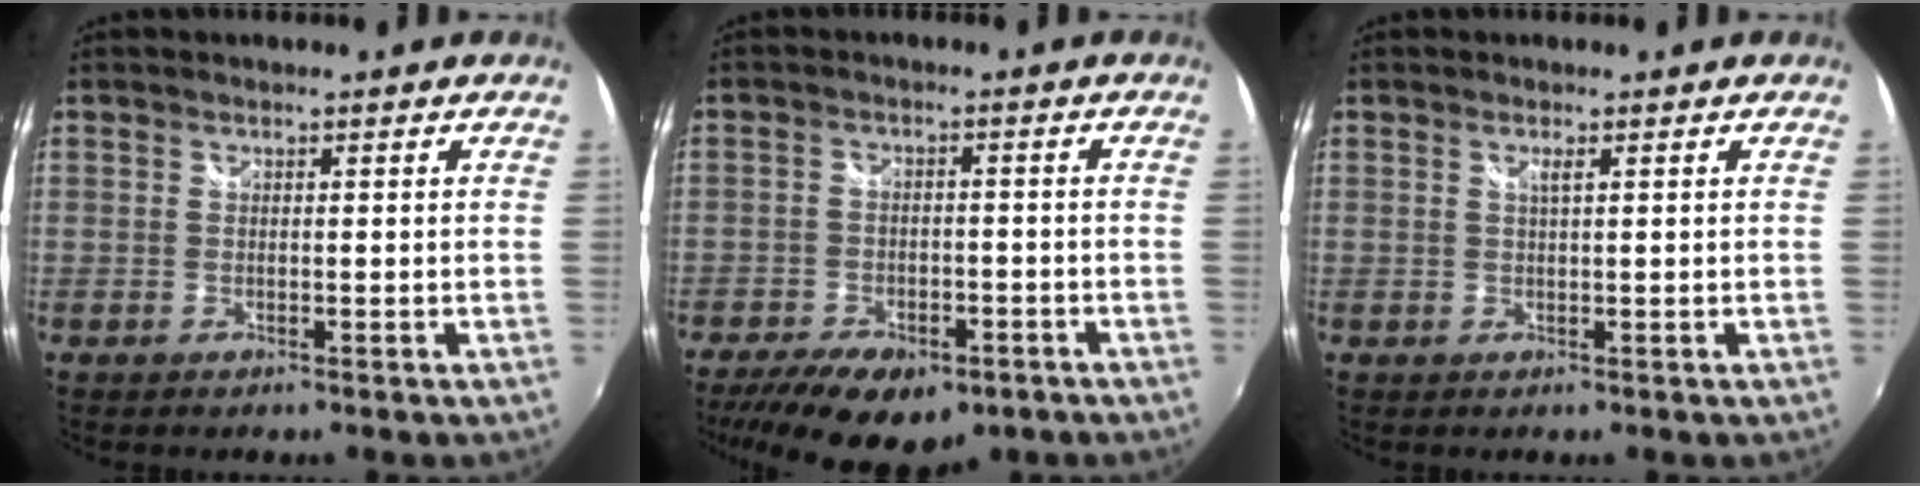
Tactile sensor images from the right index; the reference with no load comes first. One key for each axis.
{"total": 16.4, "fx": -11.0, "fy": 7.9, "fz": 9.2, "tx": -0.204, "ty": -0.030, "tz": -0.158}
{"total": 1.0, "fx": 0.4, "fy": -0.1, "fz": 0.9, "tx": -0.016, "ty": 0.001, "tz": 0.006}